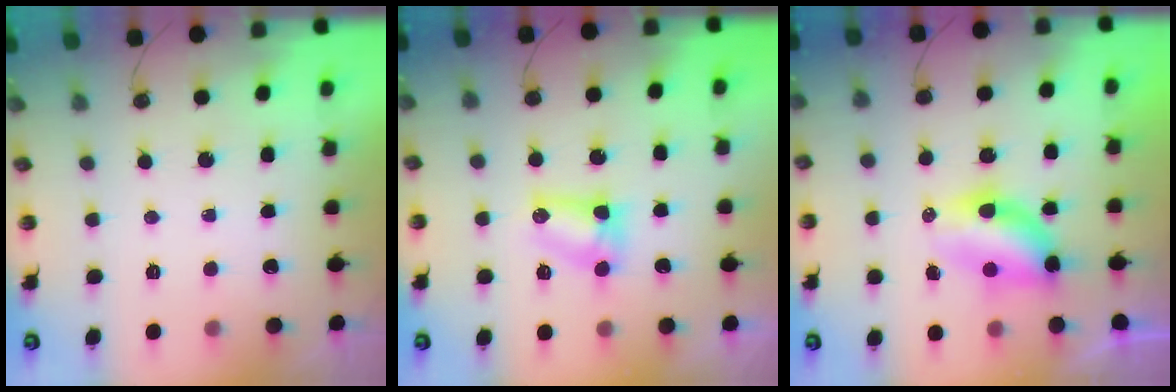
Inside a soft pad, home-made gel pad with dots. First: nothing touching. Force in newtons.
{"total": 5.0, "press": 4.9, "slide": 0.5}
{"total": 8.0, "press": 7.0, "slide": 3.9}